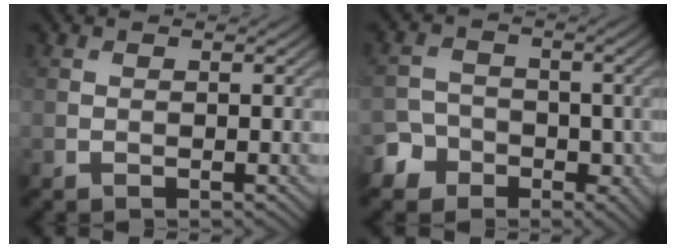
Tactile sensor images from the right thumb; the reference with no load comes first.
{"total": 6.0, "force": [-3.7, 4.5, 1.3], "torque": [-0.008, -0.007, -0.071]}